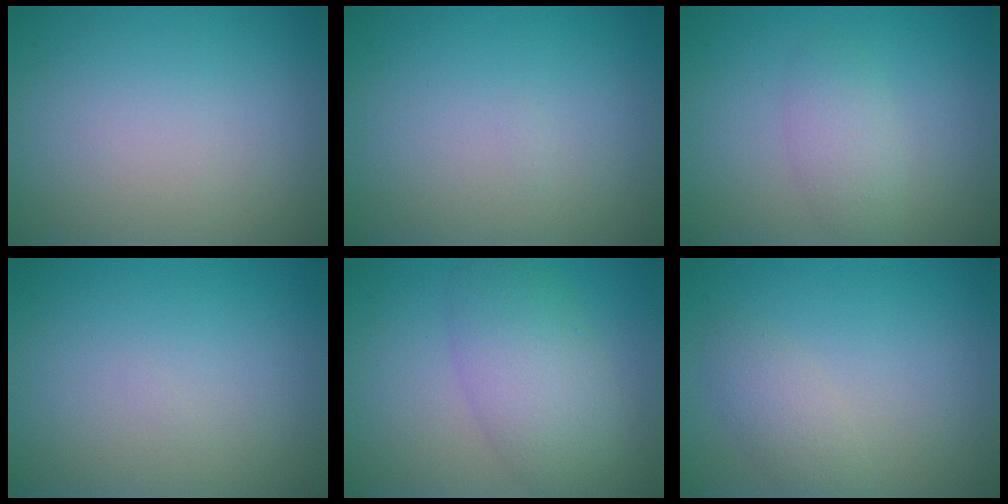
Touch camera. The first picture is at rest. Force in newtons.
{"total": 0.0}
{"total": 2.1, "press": 2.1, "slide": 0.1}
{"total": 0.0}
{"total": 5.5, "press": 5.5, "slide": 0.1}
{"total": 2.0, "press": 2.0, "slide": 0.2}